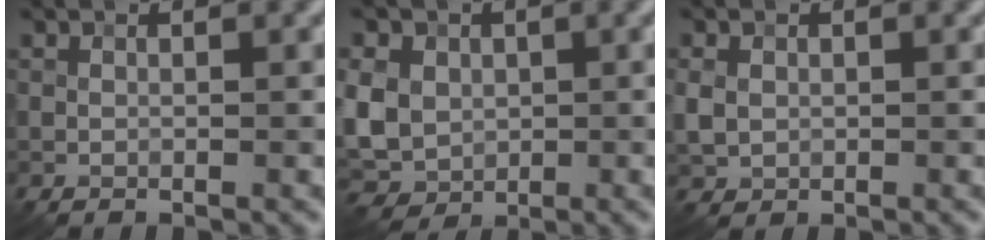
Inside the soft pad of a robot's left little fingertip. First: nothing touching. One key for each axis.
{"total": 7.5, "fx": 0.8, "fy": 6.3, "fz": 4.1, "tx": -0.093, "ty": 0.012, "tz": -0.009}
{"total": 1.8, "fx": 0.4, "fy": 1.5, "fz": 0.9, "tx": -0.018, "ty": 0.002, "tz": 0.005}